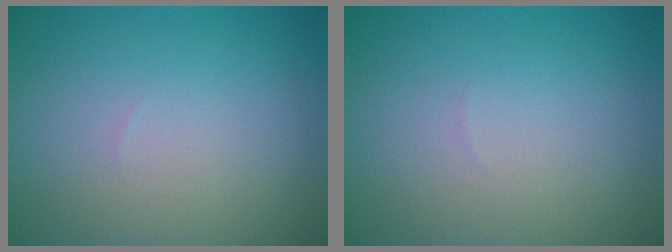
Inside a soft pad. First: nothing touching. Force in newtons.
{"total": 0.0}